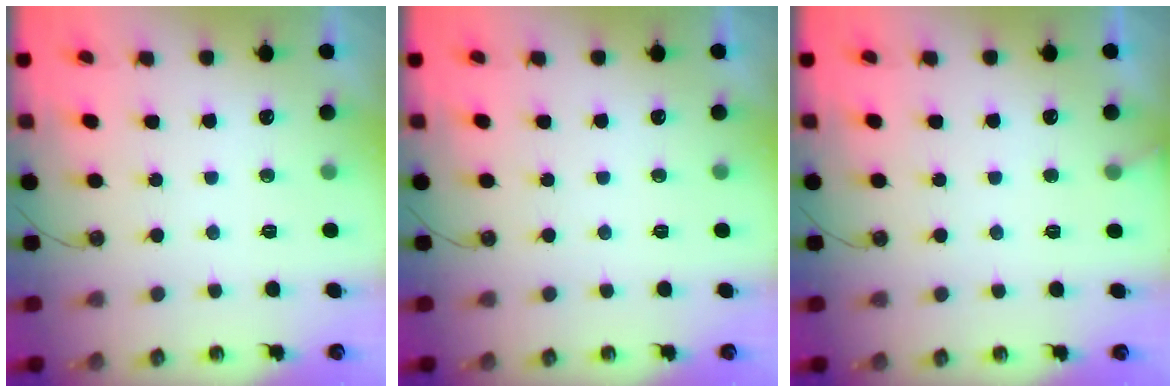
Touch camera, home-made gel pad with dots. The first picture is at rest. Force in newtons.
{"total": 0.0}
{"total": 4.5, "press": 4.5, "slide": 0.2}